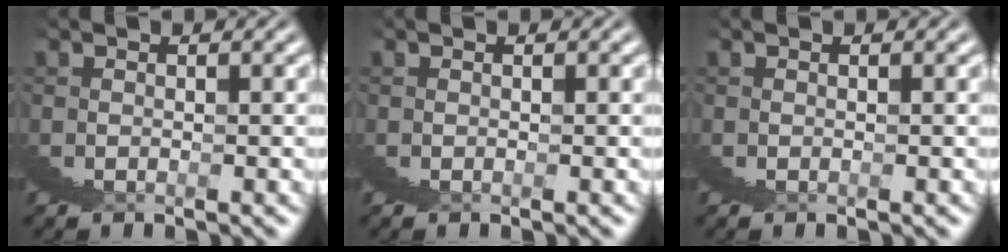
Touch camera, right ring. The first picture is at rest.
{"total": 0.0}
{"total": 0.0}